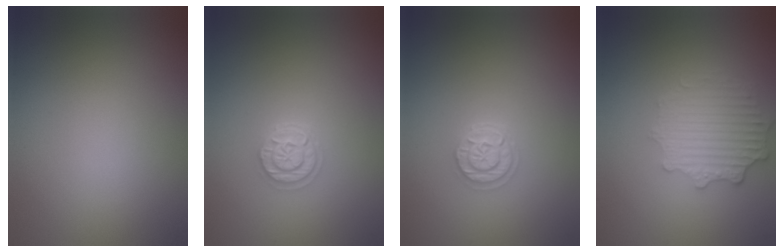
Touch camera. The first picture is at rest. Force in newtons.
{"total": 2.2, "press": 2.0, "slide": 0.8}
{"total": 2.2, "press": 2.0, "slide": 0.8}
{"total": 3.5, "press": 2.8, "slide": 2.0}